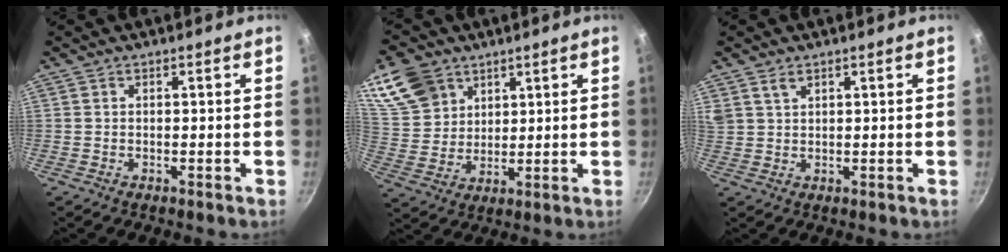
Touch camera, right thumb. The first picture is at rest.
{"total": 12.3, "force": [7.0, 9.0, 4.7], "torque": [-0.073, -0.019, 0.147]}
{"total": 3.4, "force": [2.3, 1.9, 1.8], "torque": [-0.035, 0.002, 0.053]}